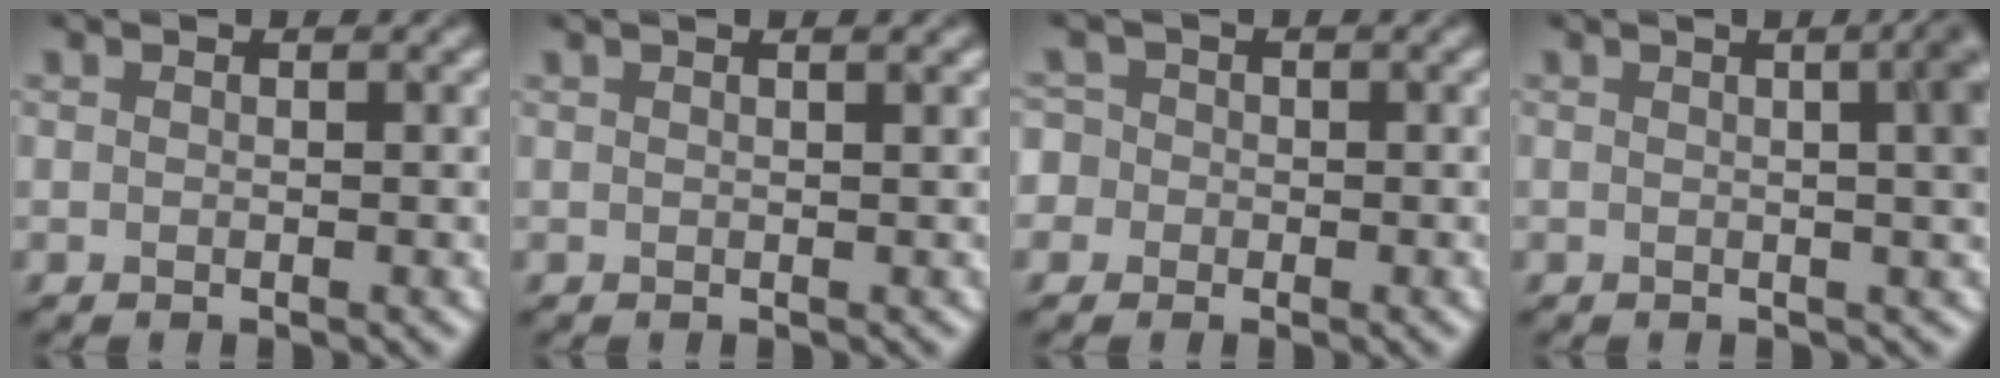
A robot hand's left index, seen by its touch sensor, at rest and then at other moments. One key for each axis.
{"total": 1.9, "fx": 1.2, "fy": 0.7, "fz": 1.3, "tx": -0.010, "ty": 0.004, "tz": -0.001}
{"total": 3.3, "fx": -0.3, "fy": 3.1, "fz": 1.0, "tx": -0.001, "ty": 0.025, "tz": -0.042}
{"total": 7.8, "fx": 1.1, "fy": 3.5, "fz": 6.9, "tx": -0.014, "ty": 0.042, "tz": -0.006}